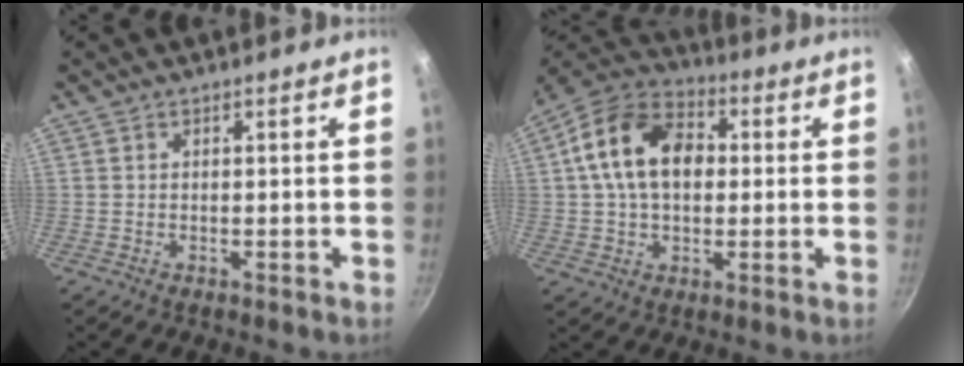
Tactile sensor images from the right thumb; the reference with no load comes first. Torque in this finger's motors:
{"motor_torque": [0.16, 2.79, 1.61, 0.13, 0.43]}